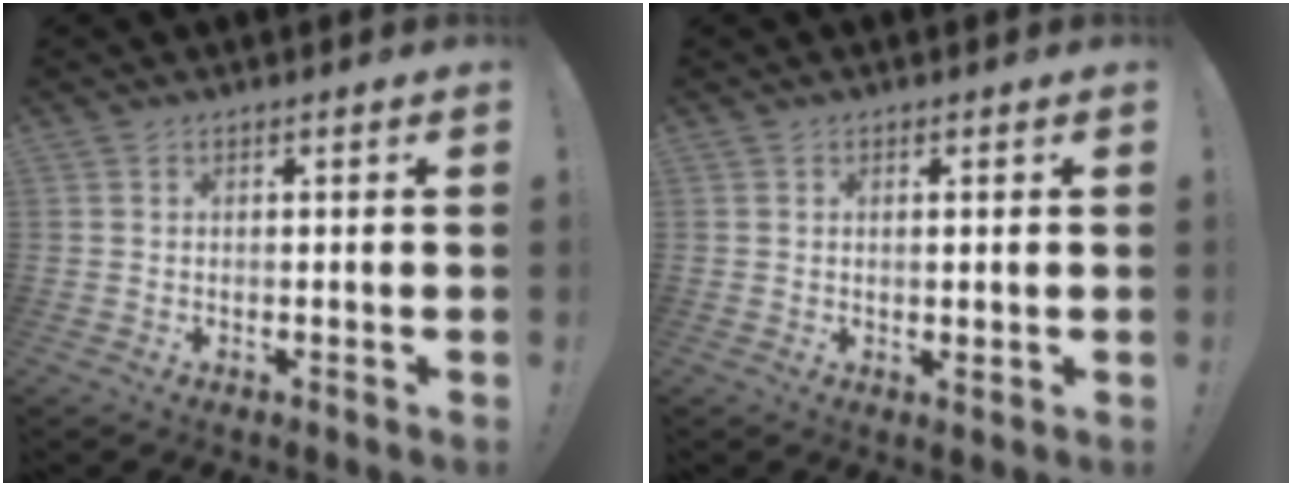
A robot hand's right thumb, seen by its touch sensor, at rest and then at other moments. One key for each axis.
{"total": 1.4, "fx": 0.5, "fy": 0.4, "fz": 1.3, "tx": -0.011, "ty": -0.007, "tz": 0.006}